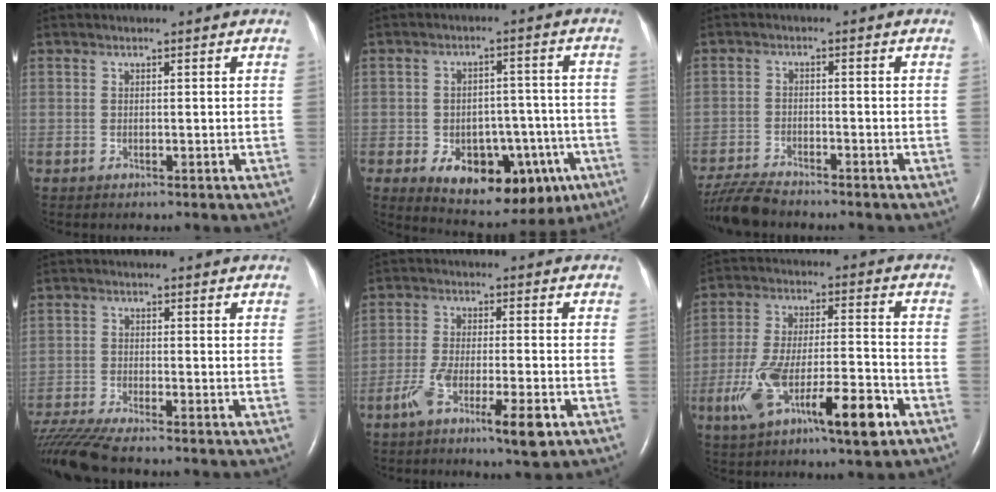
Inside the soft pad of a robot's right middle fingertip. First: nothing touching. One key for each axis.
{"total": 15.3, "fx": -6.9, "fy": 8.7, "fz": 10.5, "tx": -0.135, "ty": 0.021, "tz": -0.085}
{"total": 6.7, "fx": -6.3, "fy": 0.8, "fz": 2.3, "tx": -0.048, "ty": -0.021, "tz": -0.114}
{"total": 8.7, "fx": -7.7, "fy": -0.4, "fz": 3.9, "tx": -0.080, "ty": -0.023, "tz": -0.137}
{"total": 8.5, "fx": -4.4, "fy": 1.1, "fz": 7.2, "tx": -0.131, "ty": -0.014, "tz": -0.074}
{"total": 15.6, "fx": -7.0, "fy": 3.2, "fz": 13.5, "tx": -0.240, "ty": 0.001, "tz": -0.109}